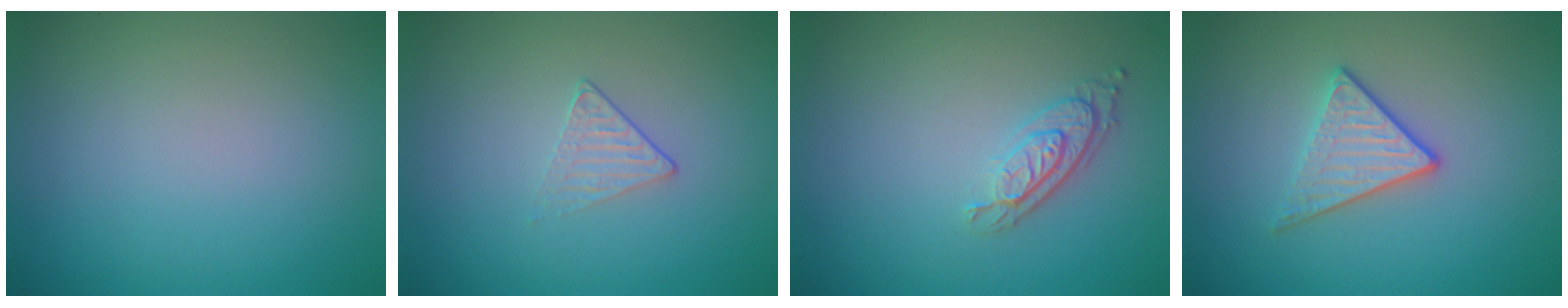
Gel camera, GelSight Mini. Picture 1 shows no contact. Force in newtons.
{"total": 1.2, "press": 0.7, "slide": 1.0}
{"total": 2.9, "press": 2.2, "slide": 1.9}
{"total": 2.9, "press": 2.6, "slide": 1.4}